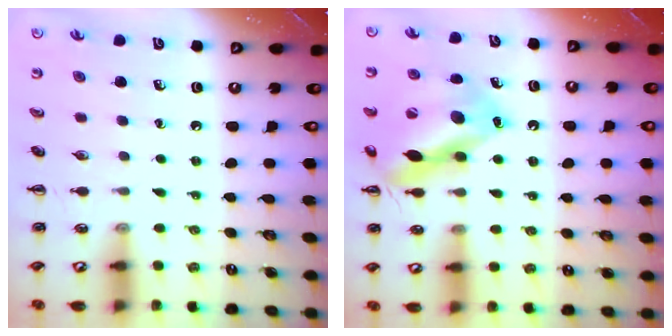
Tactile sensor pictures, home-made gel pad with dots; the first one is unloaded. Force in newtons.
{"total": 16.5, "press": 16.3, "slide": 2.4}